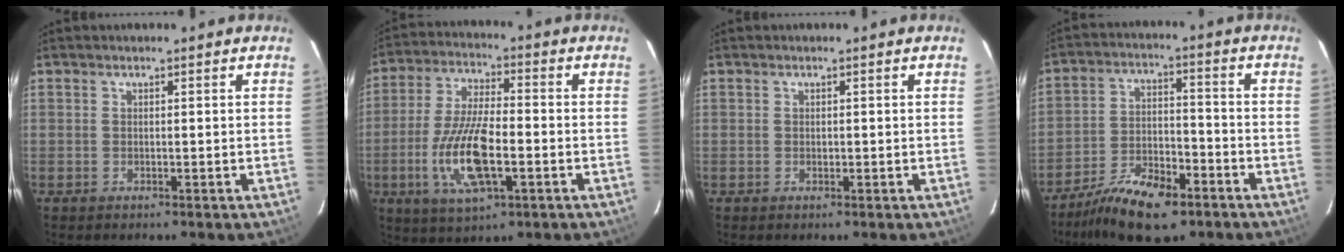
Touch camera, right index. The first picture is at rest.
{"total": 14.0, "force": [-4.0, 4.8, 12.6], "torque": [-0.262, -0.009, -0.075]}
{"total": 0.5, "force": [0.0, 0.4, 0.3], "torque": [-0.004, 0.002, 0.000]}
{"total": 13.2, "force": [-9.2, 5.3, 7.9], "torque": [-0.171, -0.012, -0.162]}